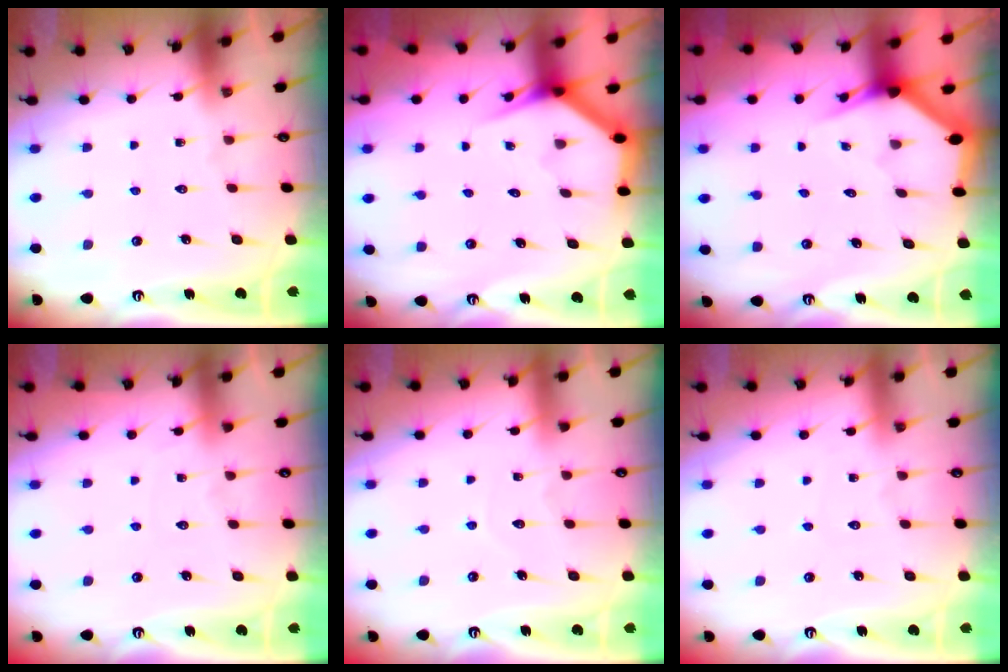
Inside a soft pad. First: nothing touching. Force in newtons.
{"total": 3.2, "press": 3.2, "slide": 0.2}
{"total": 2.9, "press": 2.9, "slide": 0.0}
{"total": 3.0, "press": 2.9, "slide": 0.4}
{"total": 4.3, "press": 4.3, "slide": 0.3}
{"total": 2.4, "press": 2.4, "slide": 0.3}